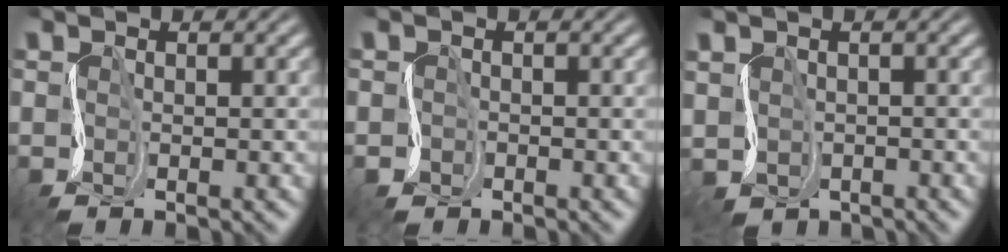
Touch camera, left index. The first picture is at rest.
{"total": 0.6, "force": [-0.4, 0.5, -0.3], "torque": [0.004, -0.003, -0.008]}
{"total": 1.0, "force": [0.3, 0.9, -0.2], "torque": [-0.002, -0.005, 0.010]}